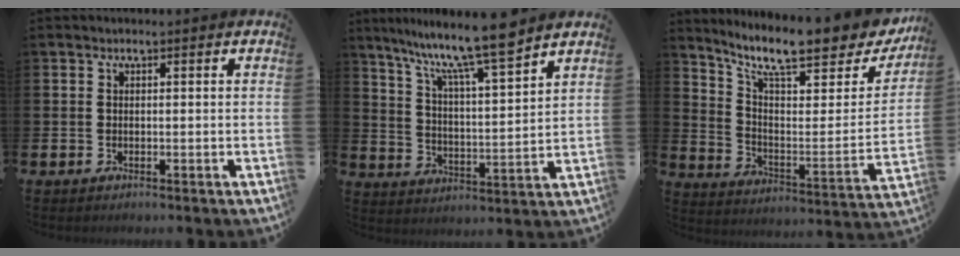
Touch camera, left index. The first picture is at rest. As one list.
[{"total": 11.2, "force": [9.6, 1.1, 5.8], "torque": [-0.123, -0.058, 0.162]}, {"total": 10.7, "force": [8.9, 2.2, 5.4], "torque": [-0.116, -0.074, 0.146]}]